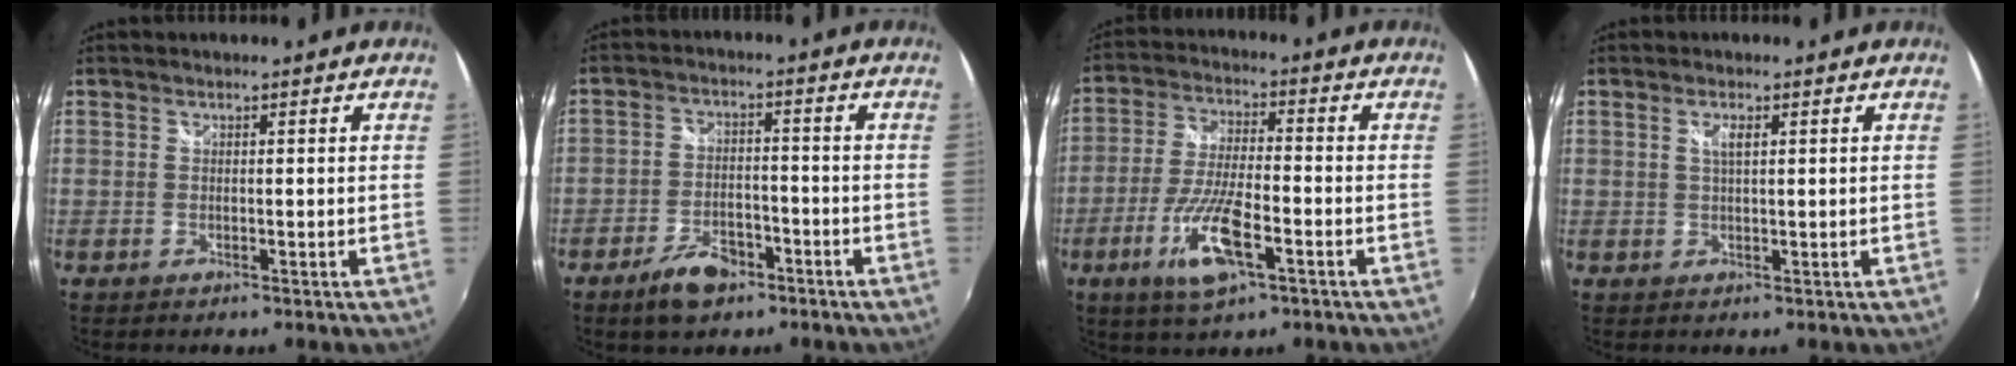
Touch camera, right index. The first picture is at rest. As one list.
[{"total": 7.9, "force": [-5.1, 4.0, 4.5], "torque": [-0.104, 0.001, -0.084]}, {"total": 9.3, "force": [-4.2, 2.3, 8.0], "torque": [-0.169, -0.010, -0.079]}, {"total": 2.0, "force": [0.7, 0.5, 1.8], "torque": [-0.033, 0.001, 0.012]}]